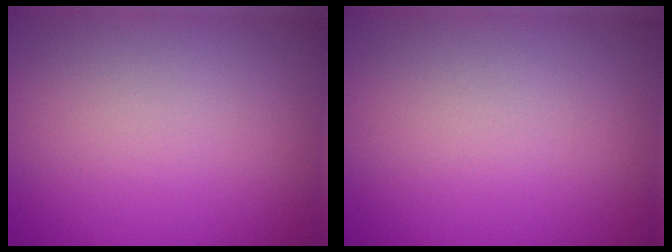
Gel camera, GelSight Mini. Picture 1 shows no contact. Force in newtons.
{"total": 0.0}